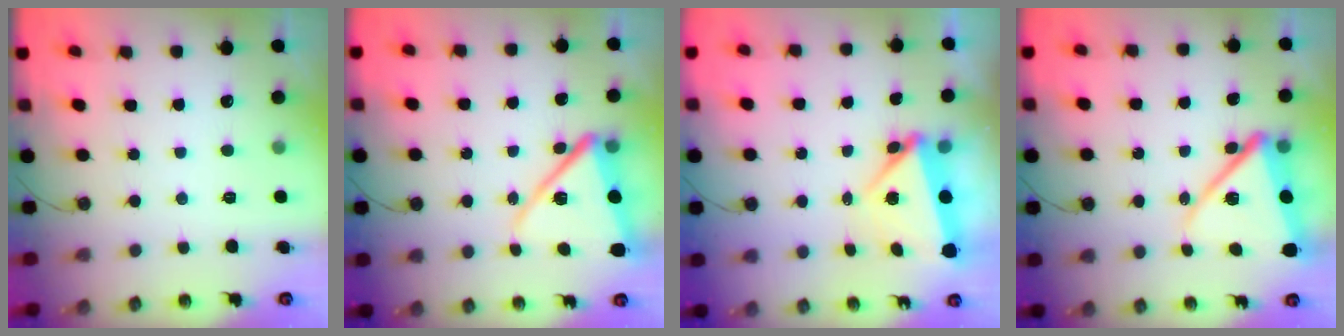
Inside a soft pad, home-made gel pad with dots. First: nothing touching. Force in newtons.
{"total": 14.4, "press": 14.4, "slide": 1.1}
{"total": 5.9, "press": 5.9, "slide": 0.6}
{"total": 15.2, "press": 15.2, "slide": 1.4}